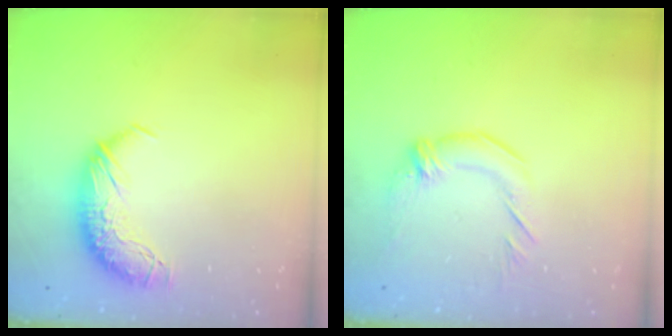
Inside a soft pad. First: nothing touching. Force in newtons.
{"total": 1.6, "press": 0.0, "slide": 1.6}